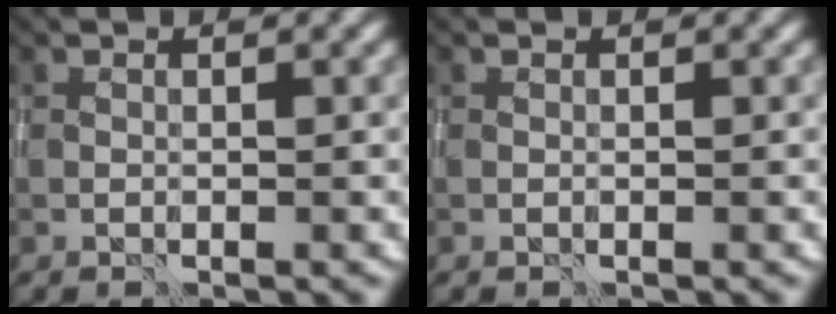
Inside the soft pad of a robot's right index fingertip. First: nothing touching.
{"total": 0.0}